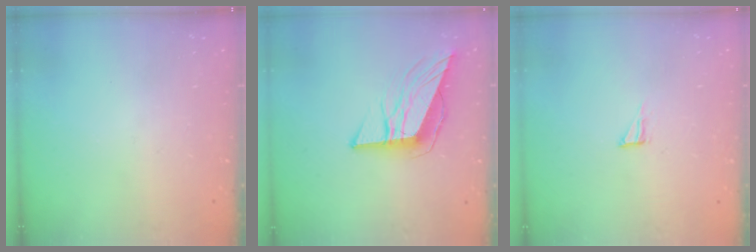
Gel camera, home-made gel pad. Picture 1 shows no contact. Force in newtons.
{"total": 11.2, "press": 10.6, "slide": 3.7}
{"total": 3.4, "press": 3.4, "slide": 0.3}